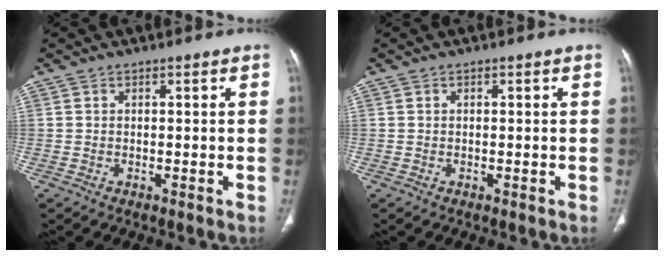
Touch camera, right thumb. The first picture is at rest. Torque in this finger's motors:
{"motor_torque": [0.15, -0.09, -0.29, 0.10, -0.01]}